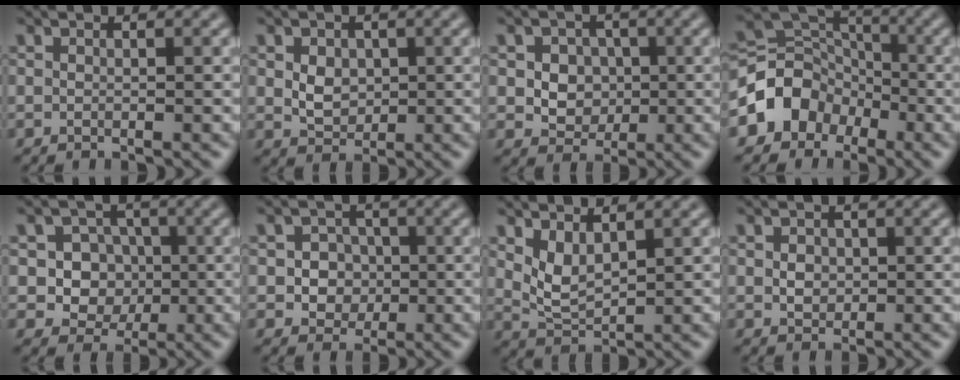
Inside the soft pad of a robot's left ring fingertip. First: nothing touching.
{"total": 2.6, "force": [0.4, 2.1, 1.6], "torque": [-0.029, -0.001, 0.007]}
{"total": 4.3, "force": [0.6, 3.6, 2.2], "torque": [-0.028, 0.004, 0.004]}
{"total": 6.1, "force": [-2.8, 4.9, 2.2], "torque": [-0.016, 0.011, -0.064]}
{"total": 5.8, "force": [-0.2, 5.3, 2.2], "torque": [-0.017, 0.021, -0.025]}
{"total": 3.4, "force": [-0.3, 3.1, 1.4], "torque": [-0.004, 0.003, -0.023]}
{"total": 2.7, "force": [1.4, 1.3, 1.9], "torque": [-0.046, -0.010, 0.036]}
{"total": 1.7, "force": [0.2, 1.4, 0.9], "torque": [-0.016, -0.002, 0.003]}